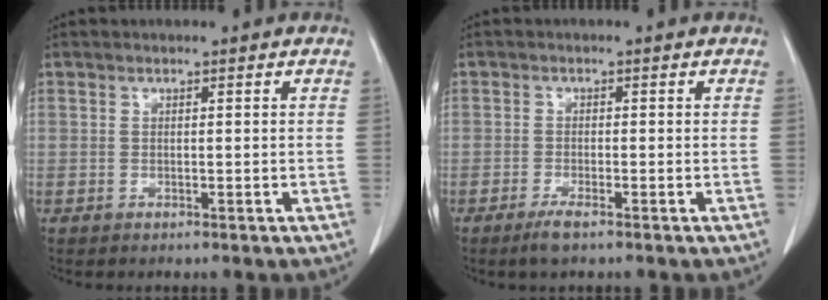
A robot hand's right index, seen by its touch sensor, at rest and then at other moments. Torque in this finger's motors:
{"motor_torque": [0.29, -0.20, 0.06, 0.04]}